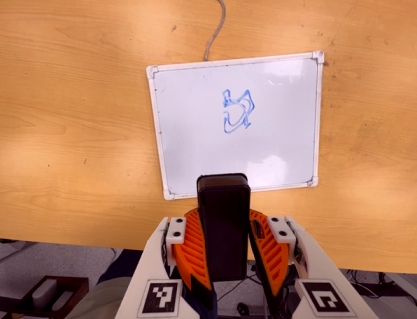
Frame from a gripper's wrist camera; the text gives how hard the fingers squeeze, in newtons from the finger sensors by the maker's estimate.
{"total": 9.5, "left": 9.6, "right": 9.4}